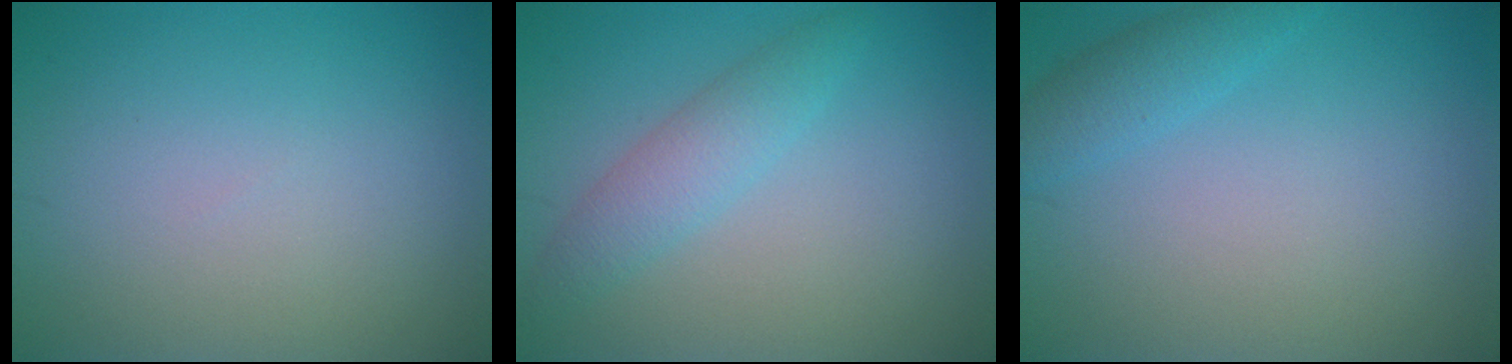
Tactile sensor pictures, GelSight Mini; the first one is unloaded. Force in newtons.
{"total": 2.8, "press": 2.8, "slide": 0.1}
{"total": 2.1, "press": 2.1, "slide": 0.2}